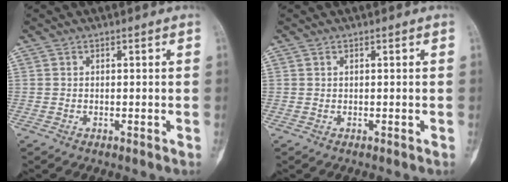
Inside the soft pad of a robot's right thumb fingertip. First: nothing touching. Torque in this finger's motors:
{"motor_torque": [-0.01, 0.00, -0.01, 0.01, -0.01]}